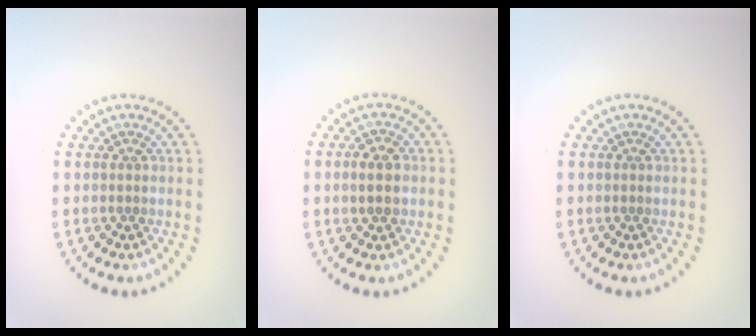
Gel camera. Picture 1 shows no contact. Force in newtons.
{"total": 1.9, "press": 1.9, "slide": 0.1}
{"total": 0.0}